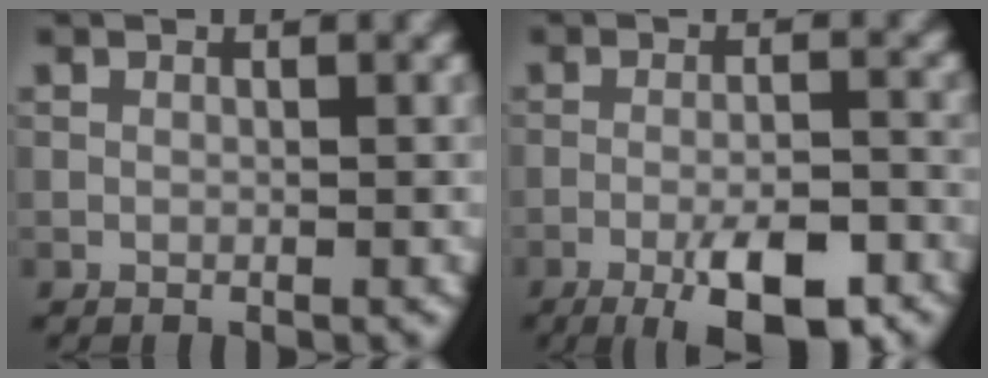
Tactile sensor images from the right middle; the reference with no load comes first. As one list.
[{"total": 6.9, "force": [-3.9, 1.7, 5.5], "torque": [-0.091, 0.000, -0.061]}]